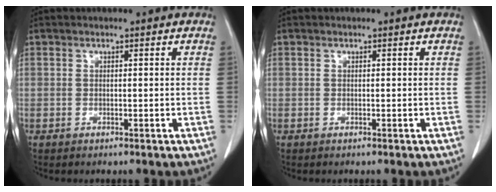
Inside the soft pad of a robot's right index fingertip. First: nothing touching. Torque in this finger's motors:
{"motor_torque": [0.00, 0.00, 0.00, 0.00]}